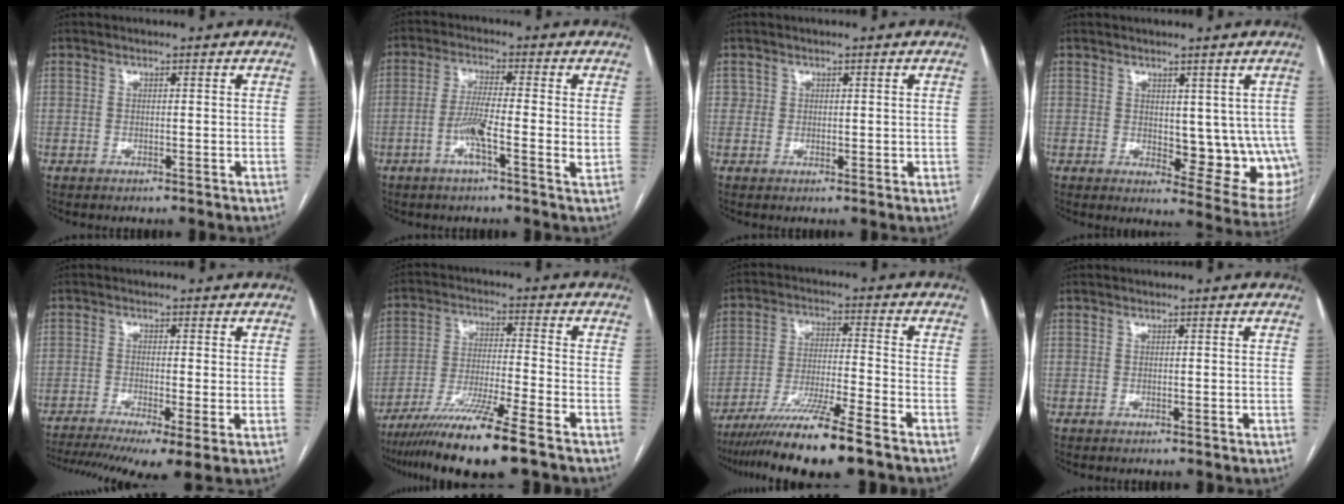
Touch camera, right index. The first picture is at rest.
{"total": 6.8, "force": [-1.7, 0.2, 6.6], "torque": [-0.126, -0.002, -0.038]}
{"total": 1.9, "force": [0.6, 1.7, 0.6], "torque": [-0.004, 0.000, 0.011]}
{"total": 11.2, "force": [0.5, 5.2, 9.9], "torque": [-0.105, -0.015, 0.017]}
{"total": 13.3, "force": [-8.6, 2.3, 9.9], "torque": [-0.175, -0.019, -0.133]}
{"total": 13.0, "force": [-9.4, -1.0, 9.0], "torque": [-0.166, -0.038, -0.165]}
{"total": 12.8, "force": [-9.7, -1.2, 8.3], "torque": [-0.146, -0.032, -0.167]}
{"total": 0.0}